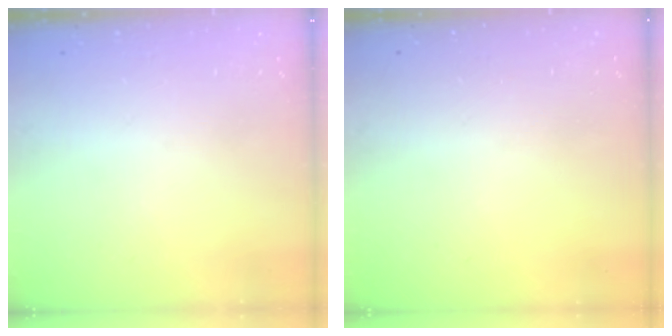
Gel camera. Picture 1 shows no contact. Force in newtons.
{"total": 0.0}